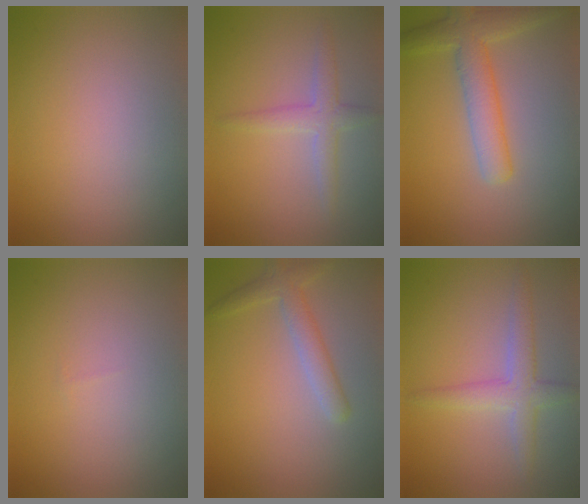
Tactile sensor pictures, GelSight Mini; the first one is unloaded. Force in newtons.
{"total": 2.3, "press": 2.3, "slide": 0.1}
{"total": 4.6, "press": 4.6, "slide": 0.2}
{"total": 0.0}
{"total": 2.6, "press": 2.6, "slide": 0.1}
{"total": 3.1, "press": 3.1, "slide": 0.1}